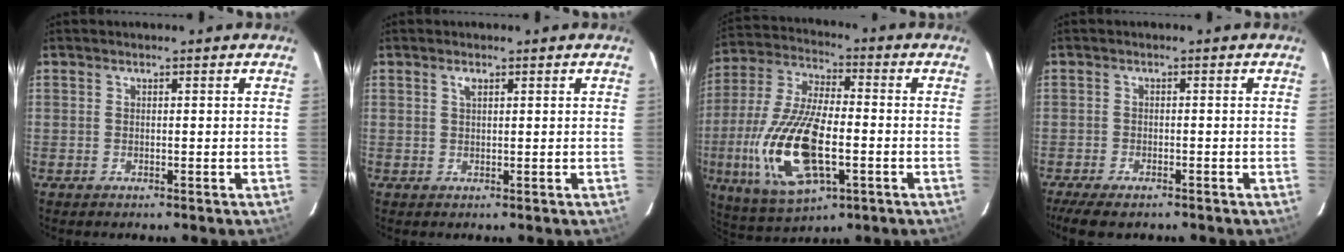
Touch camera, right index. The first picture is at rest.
{"total": 1.2, "force": [0.6, 0.5, 0.9], "torque": [-0.017, 0.004, 0.010]}
{"total": 19.9, "force": [-5.0, 8.3, 17.4], "torque": [-0.377, -0.017, -0.088]}
{"total": 7.1, "force": [-5.6, 2.3, 3.8], "torque": [-0.095, -0.025, -0.098]}